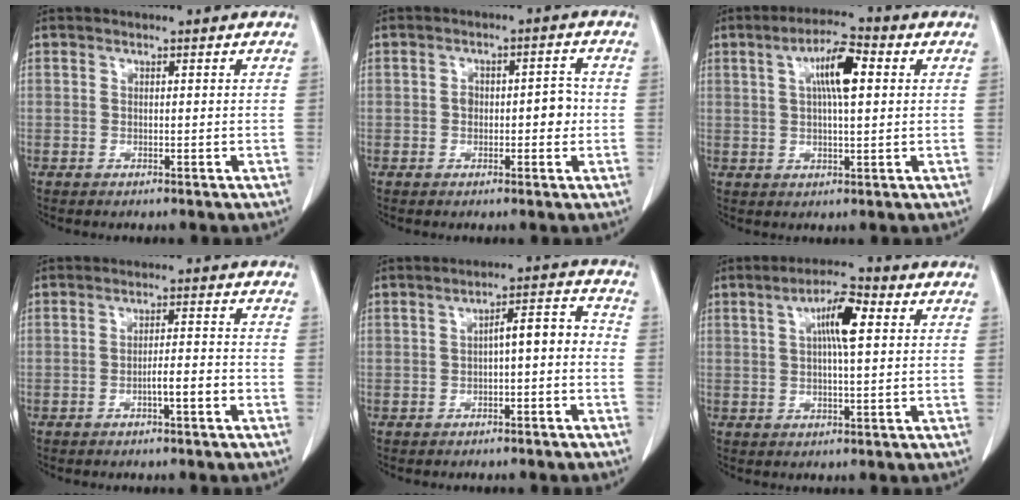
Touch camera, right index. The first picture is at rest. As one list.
[{"total": 4.4, "force": [-0.5, 2.4, 3.7], "torque": [-0.046, 0.017, -0.005]}, {"total": 7.5, "force": [2.0, 1.5, 7.0], "torque": [-0.124, 0.015, 0.034]}, {"total": 3.5, "force": [-1.6, 0.2, 3.1], "torque": [-0.045, 0.004, -0.026]}, {"total": 5.4, "force": [-1.1, 1.5, 5.1], "torque": [-0.072, 0.030, -0.014]}, {"total": 6.8, "force": [1.9, 1.1, 6.4], "torque": [-0.114, 0.014, 0.030]}]